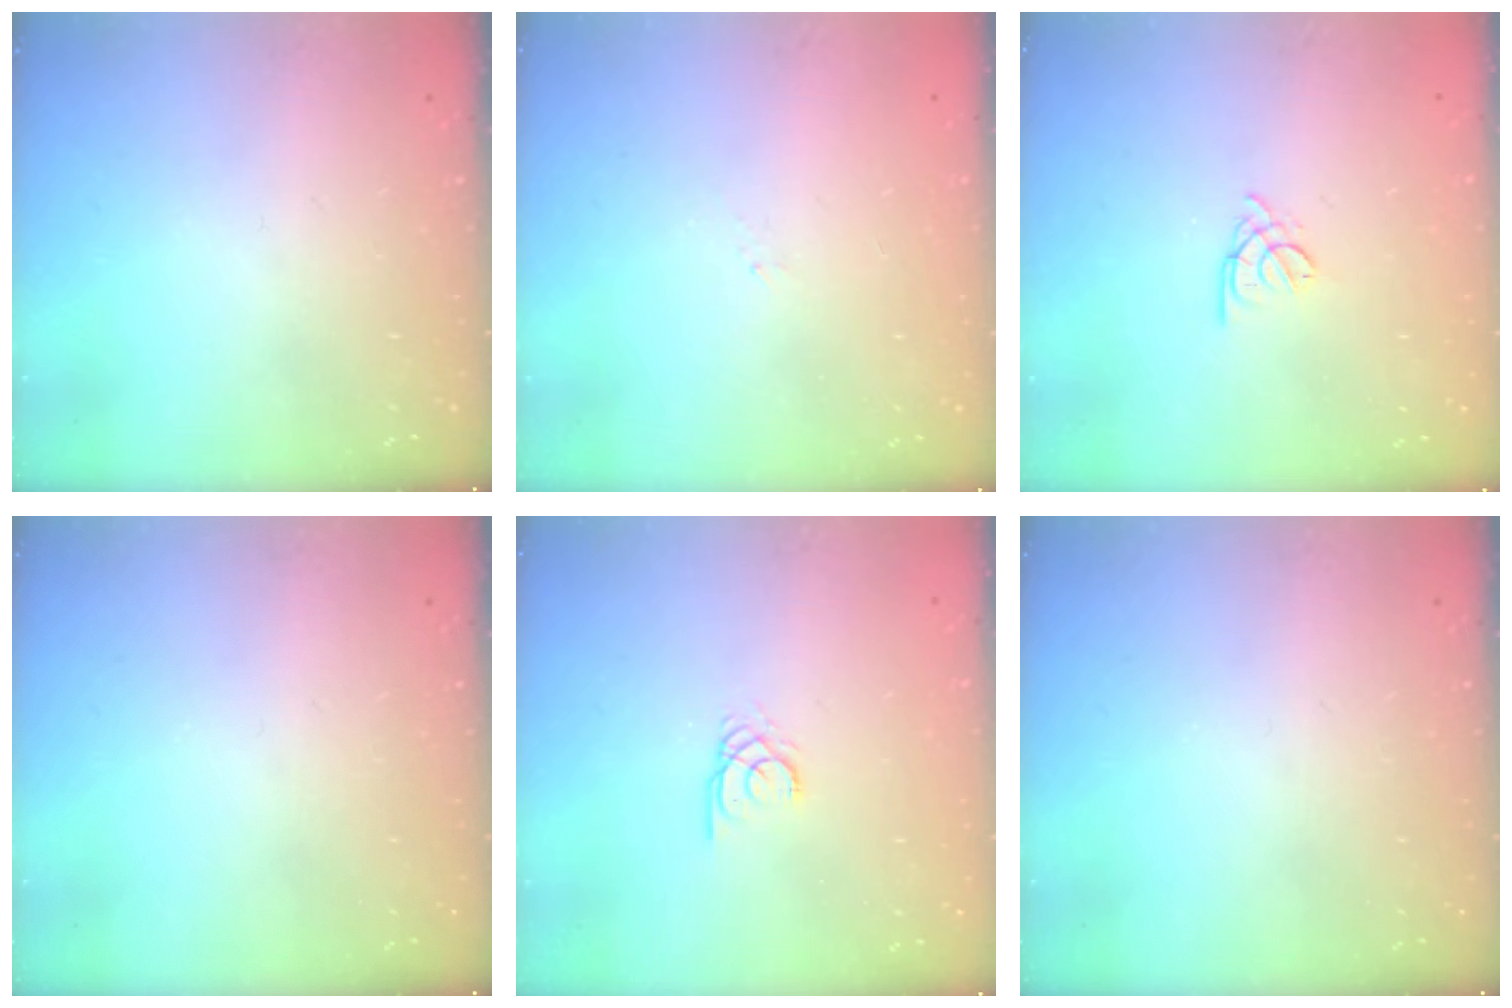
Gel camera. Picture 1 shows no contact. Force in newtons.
{"total": 1.2, "press": 1.2, "slide": 0.3}
{"total": 1.7, "press": 1.7, "slide": 0.4}
{"total": 0.0}
{"total": 2.1, "press": 2.1, "slide": 0.2}
{"total": 0.0}